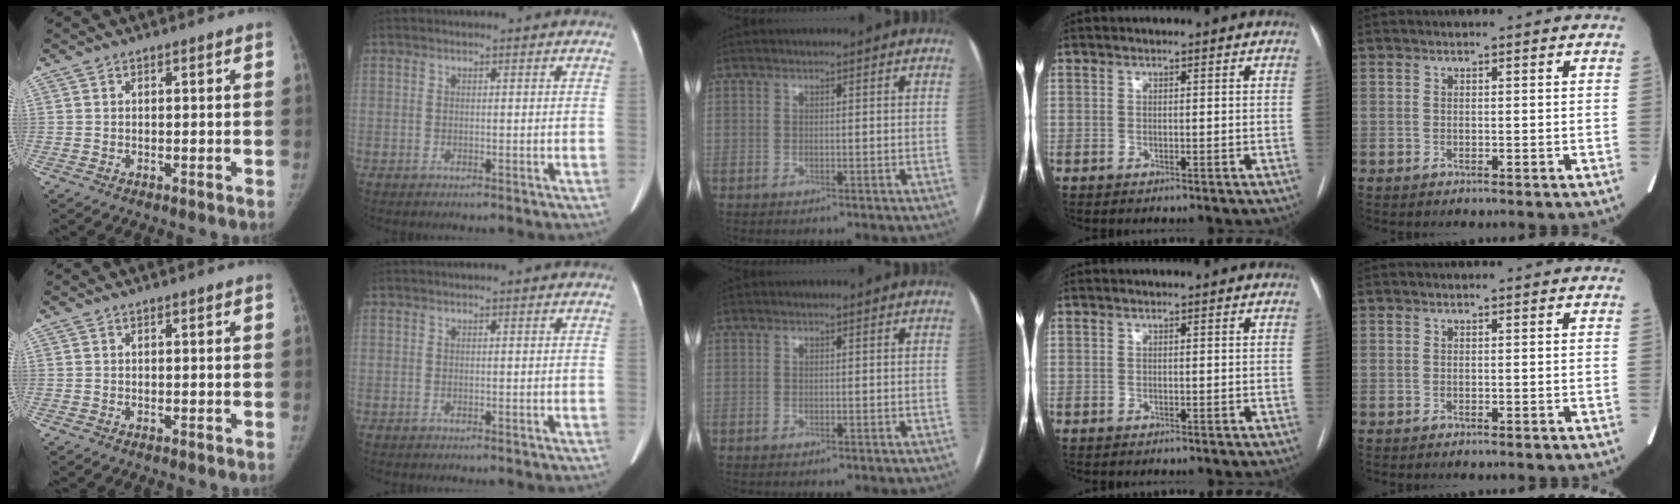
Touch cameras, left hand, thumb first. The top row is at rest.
{}